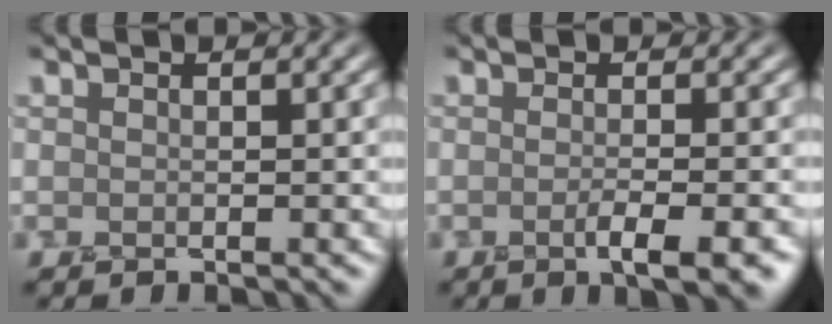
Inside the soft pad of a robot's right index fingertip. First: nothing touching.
{"total": 3.9, "force": [-1.4, 1.1, 3.5], "torque": [-0.046, -0.002, -0.024]}